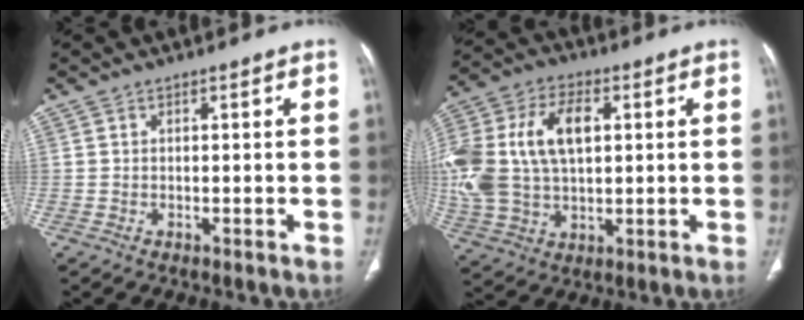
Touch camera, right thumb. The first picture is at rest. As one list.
[{"total": 22.5, "force": [3.7, 14.1, 17.1], "torque": [-0.392, 0.019, 0.073]}]